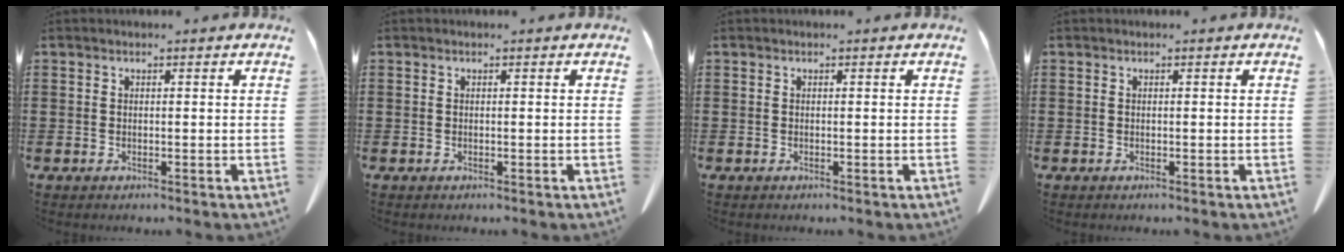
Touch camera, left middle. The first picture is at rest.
{"total": 0.0}
{"total": 0.0}
{"total": 0.0}